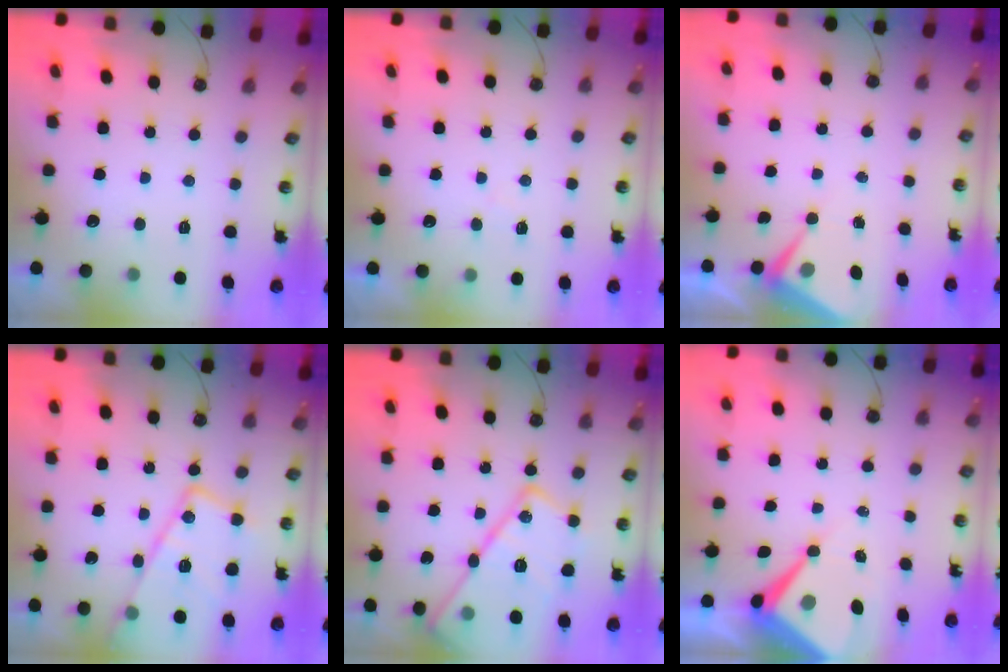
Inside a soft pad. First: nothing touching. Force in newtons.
{"total": 4.5, "press": 4.5, "slide": 0.5}
{"total": 6.4, "press": 6.4, "slide": 0.3}
{"total": 19.9, "press": 19.8, "slide": 1.8}
{"total": 24.7, "press": 24.5, "slide": 2.7}
{"total": 9.5, "press": 9.4, "slide": 1.0}